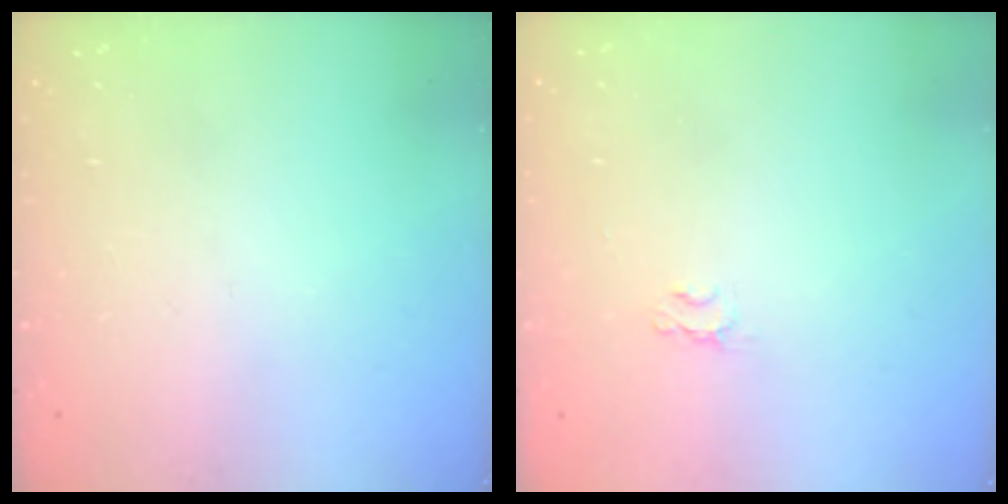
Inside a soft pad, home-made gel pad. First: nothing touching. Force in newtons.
{"total": 2.0, "press": 2.0, "slide": 0.3}